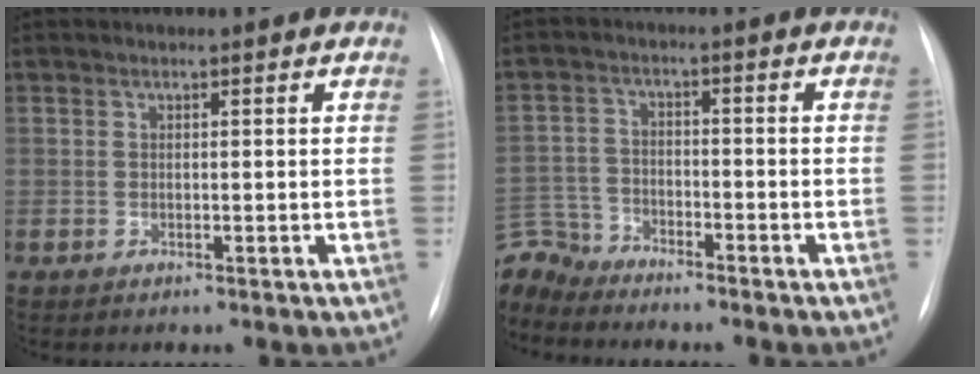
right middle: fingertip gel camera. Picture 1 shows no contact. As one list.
[{"total": 8.1, "force": [-7.7, 2.2, 0.3], "torque": [-0.017, 0.006, -0.152]}]